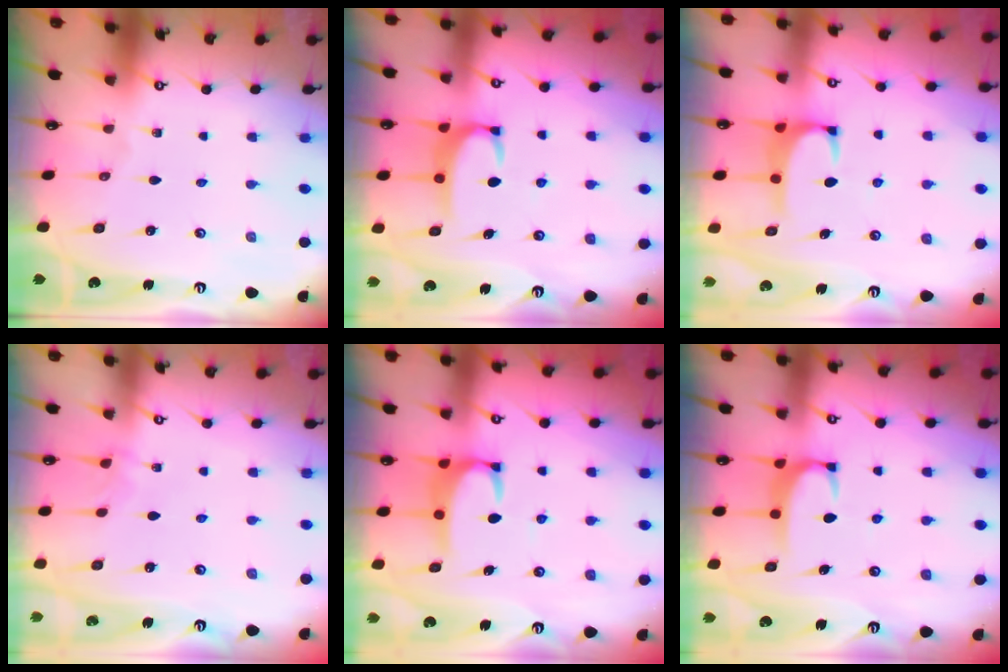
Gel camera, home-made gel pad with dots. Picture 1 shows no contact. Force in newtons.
{"total": 2.8, "press": 2.8, "slide": 0.5}
{"total": 0.8, "press": 0.6, "slide": 0.5}
{"total": 2.6, "press": 2.6, "slide": 0.3}
{"total": 3.5, "press": 3.4, "slide": 0.9}
{"total": 1.7, "press": 1.6, "slide": 0.5}